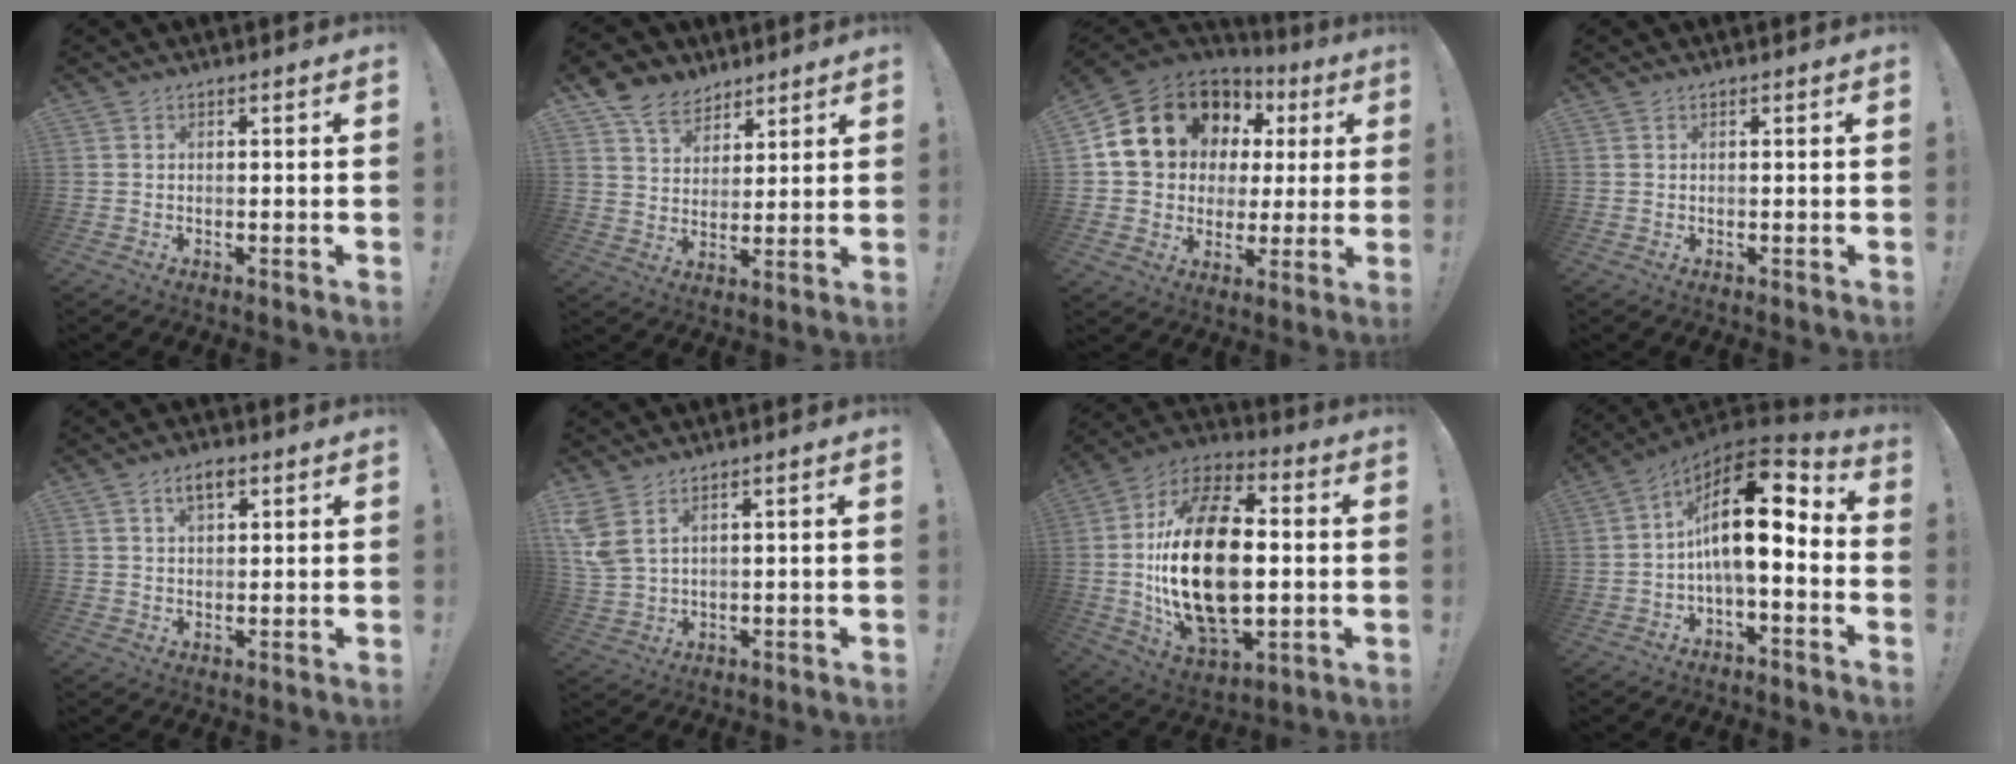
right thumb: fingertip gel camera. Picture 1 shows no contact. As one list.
[{"total": 9.5, "force": [6.8, 6.3, 2.1], "torque": [-0.039, -0.045, 0.136]}, {"total": 17.3, "force": [7.9, 13.1, 7.9], "torque": [-0.129, -0.039, 0.171]}, {"total": 0.0}, {"total": 4.4, "force": [2.3, 2.4, 2.9], "torque": [-0.043, -0.002, 0.038]}, {"total": 6.2, "force": [3.7, 2.6, 4.2], "torque": [-0.100, -0.019, 0.074]}, {"total": 28.1, "force": [-0.6, 16.2, 22.9], "torque": [-0.446, 0.005, -0.007]}, {"total": 17.3, "force": [2.8, 6.9, 15.6], "torque": [-0.265, -0.014, 0.046]}]